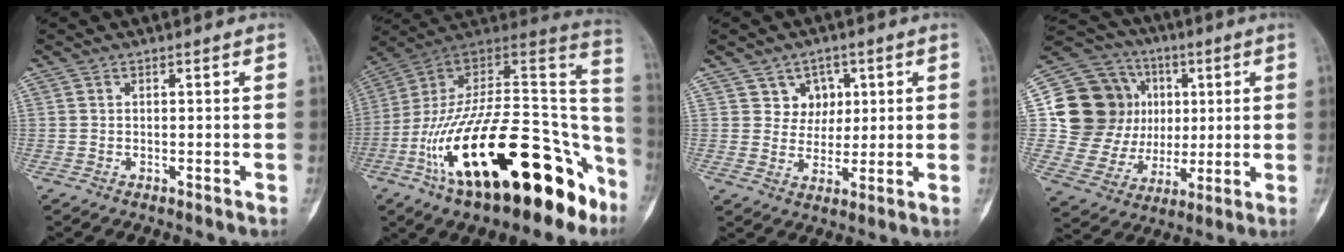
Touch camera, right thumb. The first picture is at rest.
{"total": 33.3, "force": [-15.7, 14.4, 25.5], "torque": [-0.338, 0.080, -0.253]}
{"total": 5.6, "force": [2.3, 4.9, 1.4], "torque": [0.015, -0.006, 0.038]}
{"total": 20.3, "force": [3.4, 17.8, 9.1], "torque": [-0.121, 0.027, 0.081]}